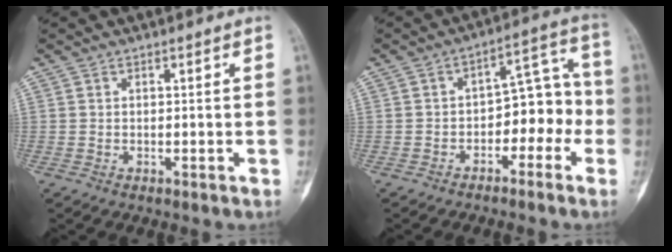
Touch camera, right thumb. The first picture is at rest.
{"total": 10.0, "force": [-3.2, 6.3, 7.0], "torque": [-0.053, 0.056, -0.053]}